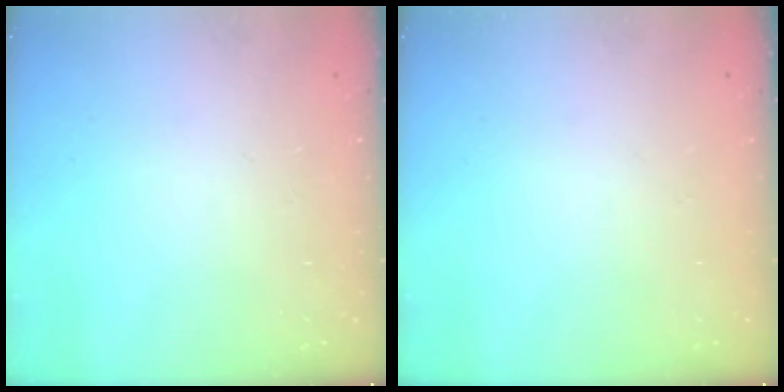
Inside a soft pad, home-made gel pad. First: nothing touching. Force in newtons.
{"total": 0.0}